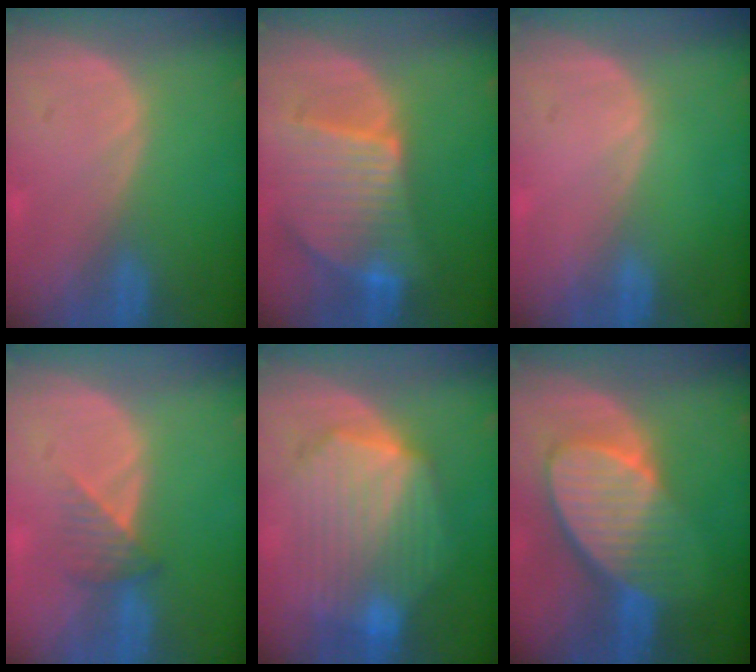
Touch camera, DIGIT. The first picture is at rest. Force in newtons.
{"total": 9.4, "press": 8.2, "slide": 4.6}
{"total": 0.0}
{"total": 3.3, "press": 2.9, "slide": 1.5}
{"total": 10.7, "press": 10.6, "slide": 0.8}
{"total": 9.3, "press": 8.3, "slide": 4.3}